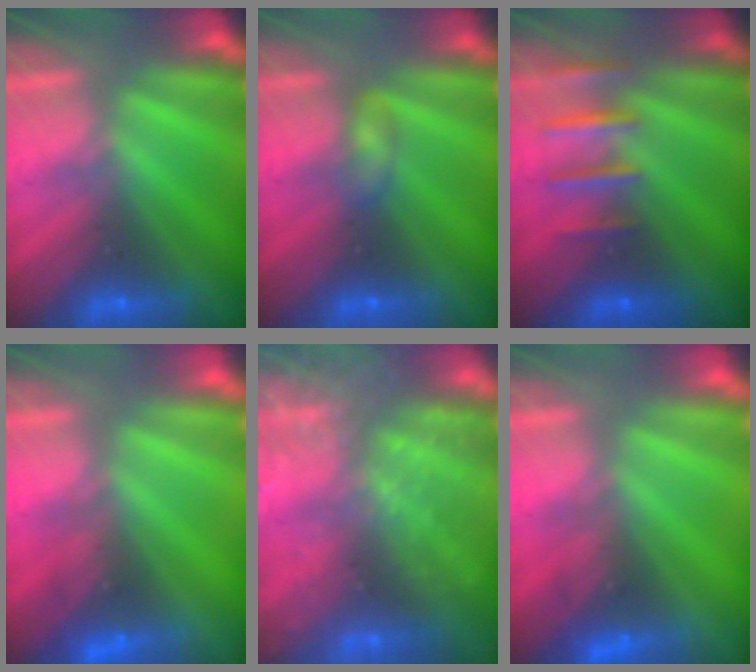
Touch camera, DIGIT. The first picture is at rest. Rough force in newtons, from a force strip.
{"total": 2.3}
{"total": 2.5}
{"total": 2.5}
{"total": 9.6}
{"total": 2.5}